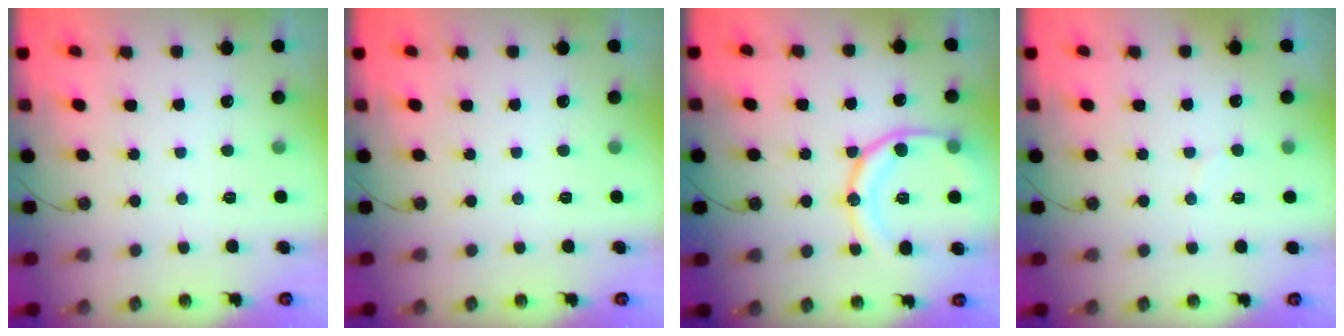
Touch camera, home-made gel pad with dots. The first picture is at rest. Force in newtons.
{"total": 0.0}
{"total": 18.2, "press": 18.0, "slide": 2.0}
{"total": 3.8, "press": 3.7, "slide": 0.9}